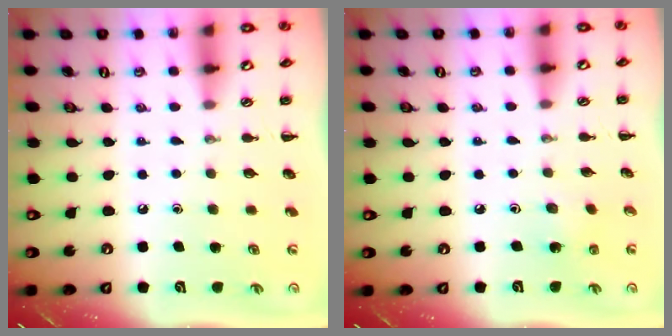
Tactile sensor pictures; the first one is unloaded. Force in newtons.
{"total": 1.8, "press": 1.7, "slide": 0.6}